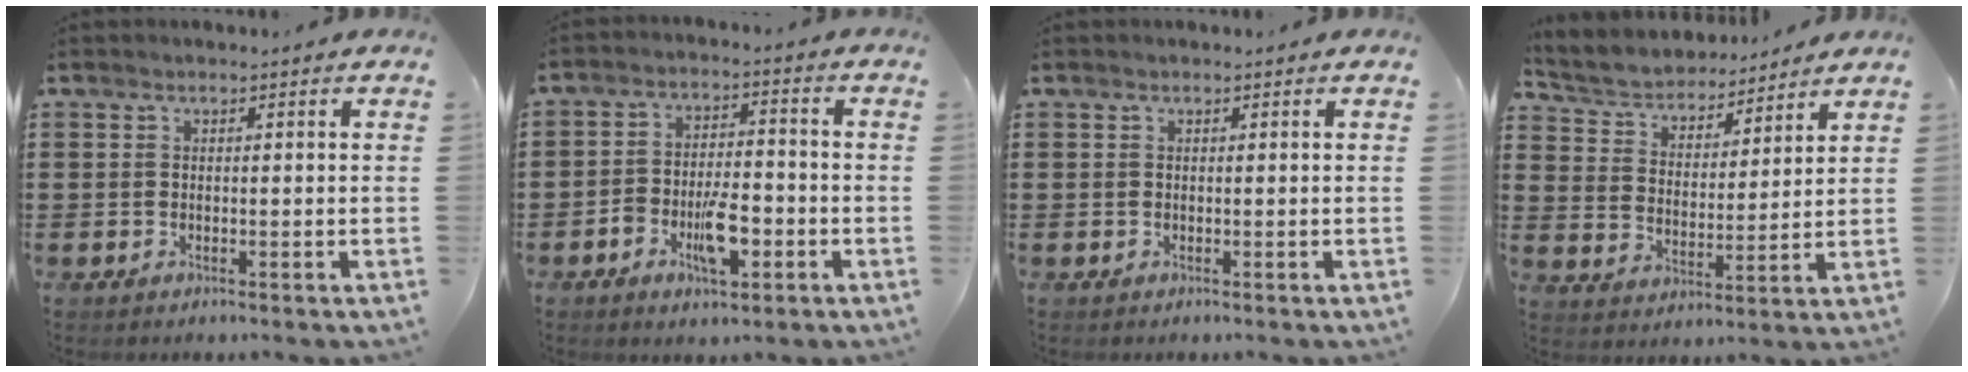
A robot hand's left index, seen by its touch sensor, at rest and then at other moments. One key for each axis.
{"total": 7.1, "fx": -3.0, "fy": 3.0, "fz": 5.7, "tx": -0.110, "ty": 0.004, "tz": -0.056}
{"total": 0.0}
{"total": 4.5, "fx": 4.4, "fy": 1.1, "fz": 0.2, "tx": -0.032, "ty": -0.028, "tz": 0.070}